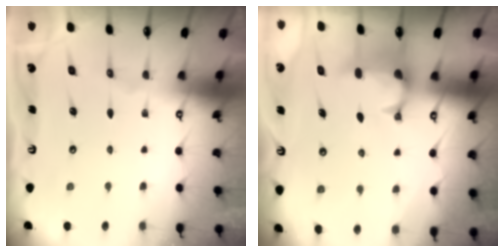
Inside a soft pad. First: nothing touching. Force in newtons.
{"total": 0.9, "press": 0.2, "slide": 0.9}